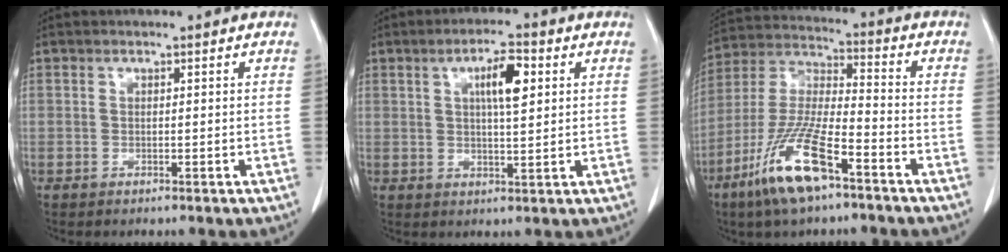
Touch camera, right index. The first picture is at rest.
{"total": 6.2, "force": [2.1, 1.4, 5.7], "torque": [-0.097, 0.006, 0.035]}
{"total": 14.3, "force": [-8.3, 2.6, 11.4], "torque": [-0.241, -0.022, -0.156]}